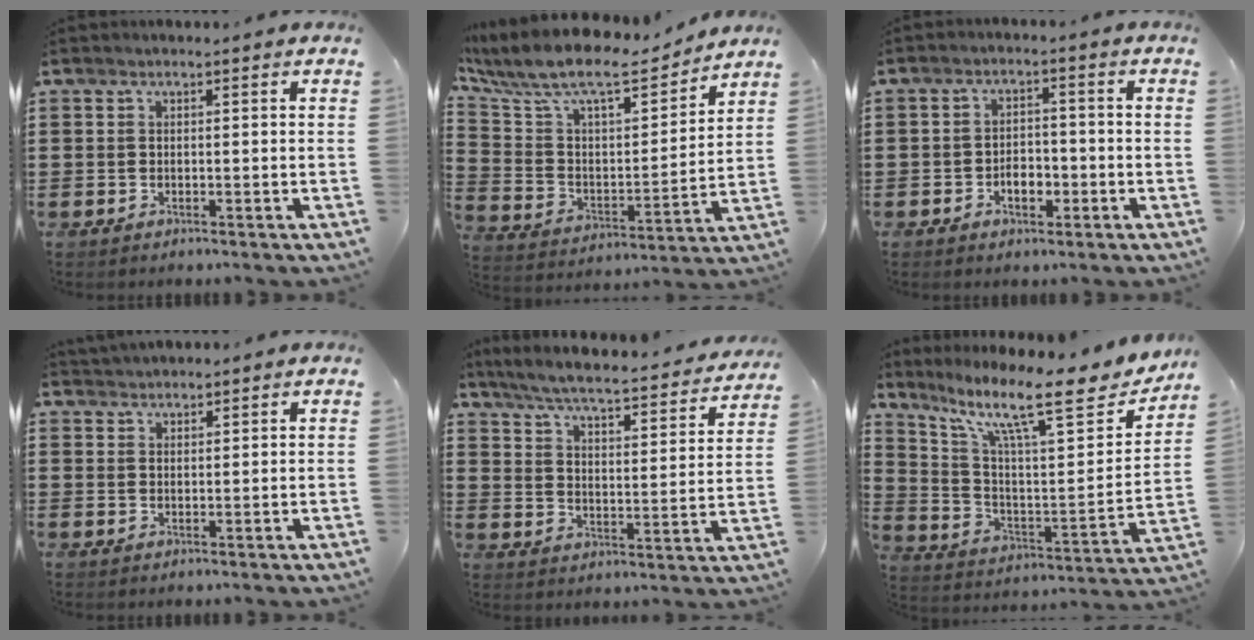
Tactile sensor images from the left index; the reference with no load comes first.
{"total": 10.3, "force": [8.4, 2.3, 5.4], "torque": [-0.141, -0.056, 0.142]}
{"total": 3.7, "force": [-1.5, 2.1, 2.6], "torque": [-0.042, 0.000, -0.031]}
{"total": 2.0, "force": [1.9, 0.3, -0.2], "torque": [-0.002, 0.001, 0.039]}
{"total": 4.9, "force": [4.5, -0.1, 2.1], "torque": [-0.064, -0.036, 0.067]}
{"total": 13.0, "force": [9.4, 2.2, 8.7], "torque": [-0.174, -0.069, 0.146]}